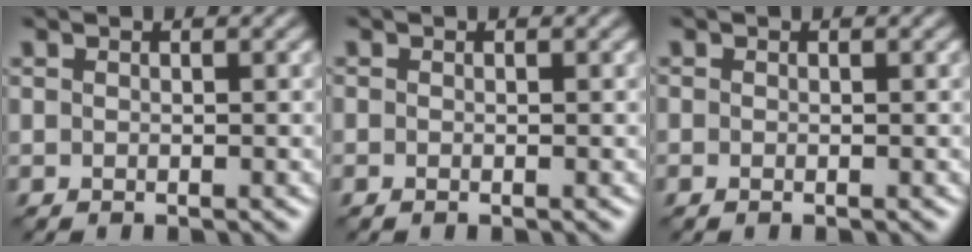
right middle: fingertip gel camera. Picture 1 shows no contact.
{"total": 0.0}
{"total": 0.0}